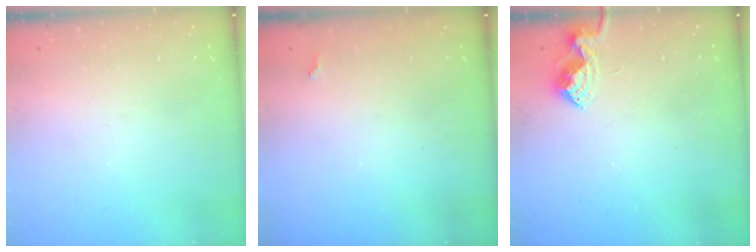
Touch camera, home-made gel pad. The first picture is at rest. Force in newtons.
{"total": 2.0, "press": 2.0, "slide": 0.5}
{"total": 7.6, "press": 7.6, "slide": 0.4}